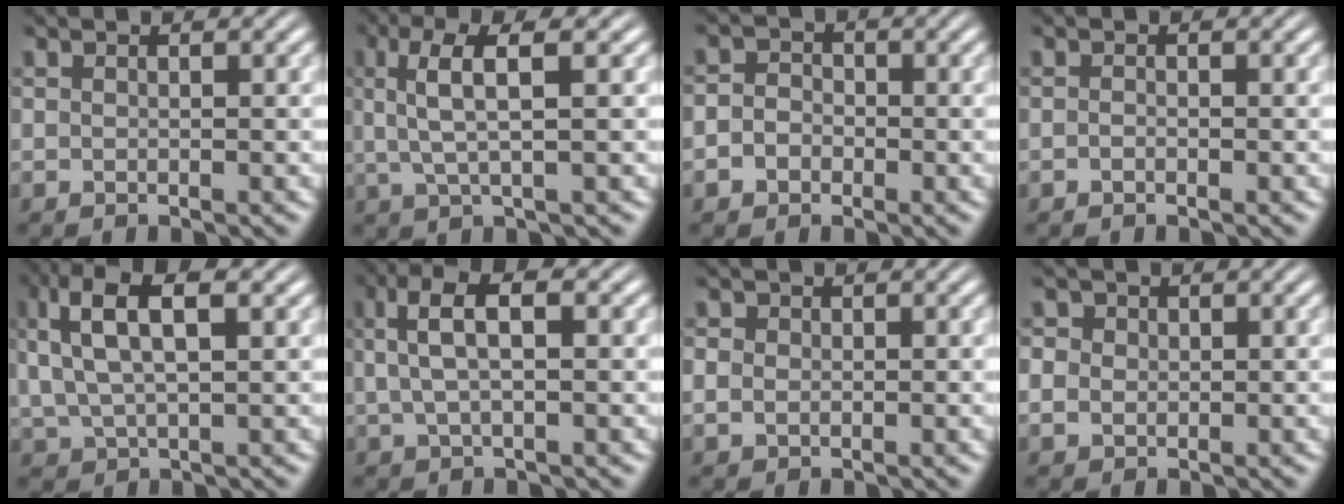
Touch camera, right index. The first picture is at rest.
{"total": 4.7, "force": [1.2, 1.2, 4.4], "torque": [-0.090, 0.011, 0.022]}
{"total": 3.0, "force": [-1.1, 2.6, 0.8], "torque": [-0.021, -0.012, -0.022]}
{"total": 0.6, "force": [-0.5, 0.1, 0.2], "torque": [-0.007, -0.006, -0.009]}
{"total": 7.7, "force": [3.0, 4.0, 5.9], "torque": [-0.121, 0.008, 0.057]}
{"total": 6.6, "force": [2.4, 3.0, 5.3], "torque": [-0.099, 0.017, 0.033]}
{"total": 2.4, "force": [0.1, 2.2, 0.9], "torque": [-0.027, -0.007, 0.003]}
{"total": 3.7, "force": [0.3, 3.4, 1.3], "torque": [-0.034, -0.001, 0.001]}